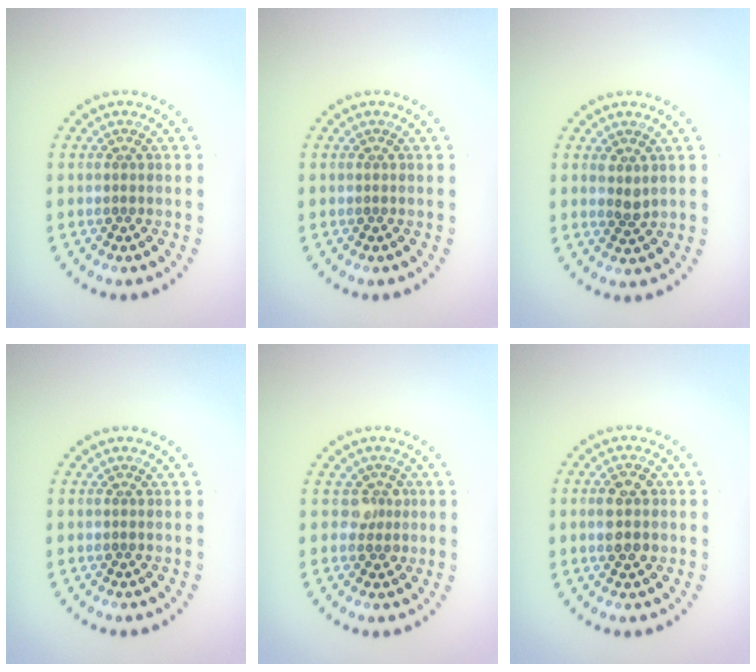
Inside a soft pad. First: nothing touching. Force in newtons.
{"total": 0.0}
{"total": 1.0, "press": 0.9, "slide": 0.5}
{"total": 0.0}
{"total": 1.8, "press": 1.5, "slide": 1.1}
{"total": 3.0, "press": 3.0, "slide": 0.1}